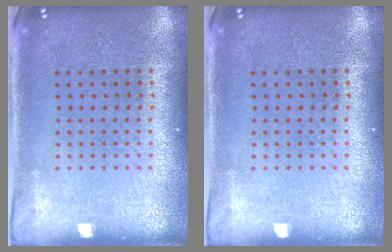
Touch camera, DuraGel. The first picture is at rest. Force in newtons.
{"total": 0.0}